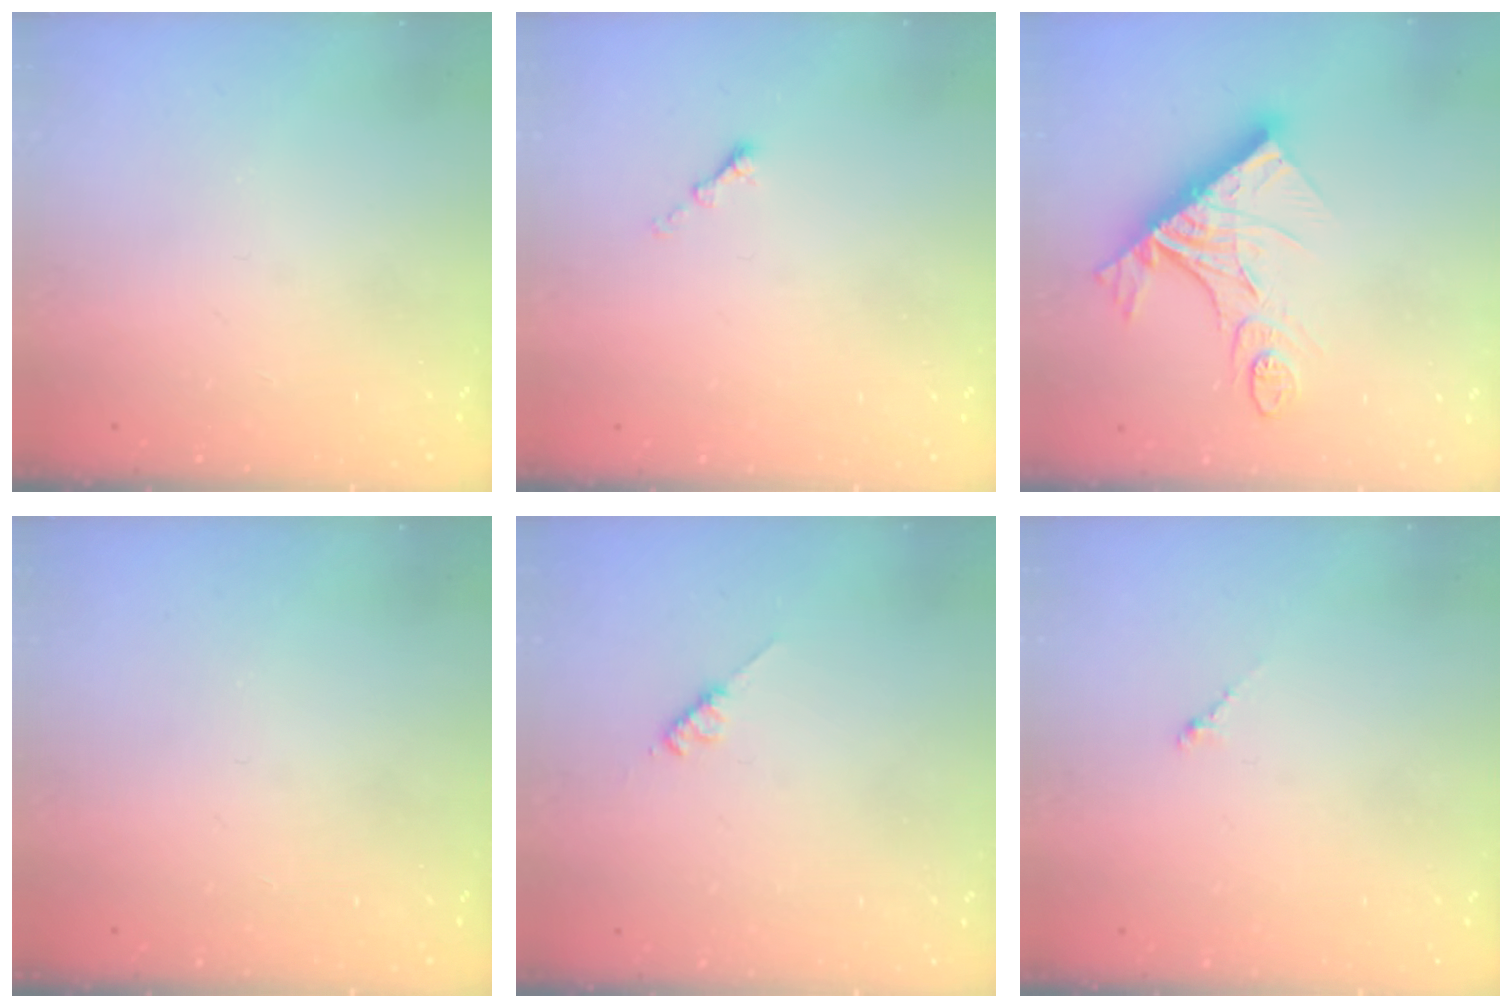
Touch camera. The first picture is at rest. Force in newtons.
{"total": 1.1, "press": 1.0, "slide": 0.5}
{"total": 18.3, "press": 18.2, "slide": 1.8}
{"total": 0.0}
{"total": 2.8, "press": 2.8, "slide": 0.5}
{"total": 0.8, "press": 0.6, "slide": 0.4}